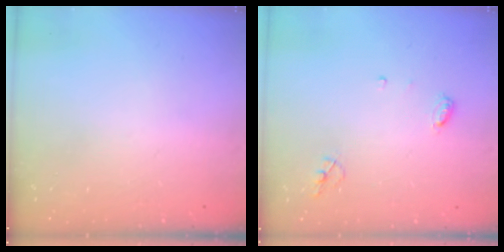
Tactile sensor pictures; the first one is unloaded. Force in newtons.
{"total": 4.7, "press": 4.6, "slide": 0.5}